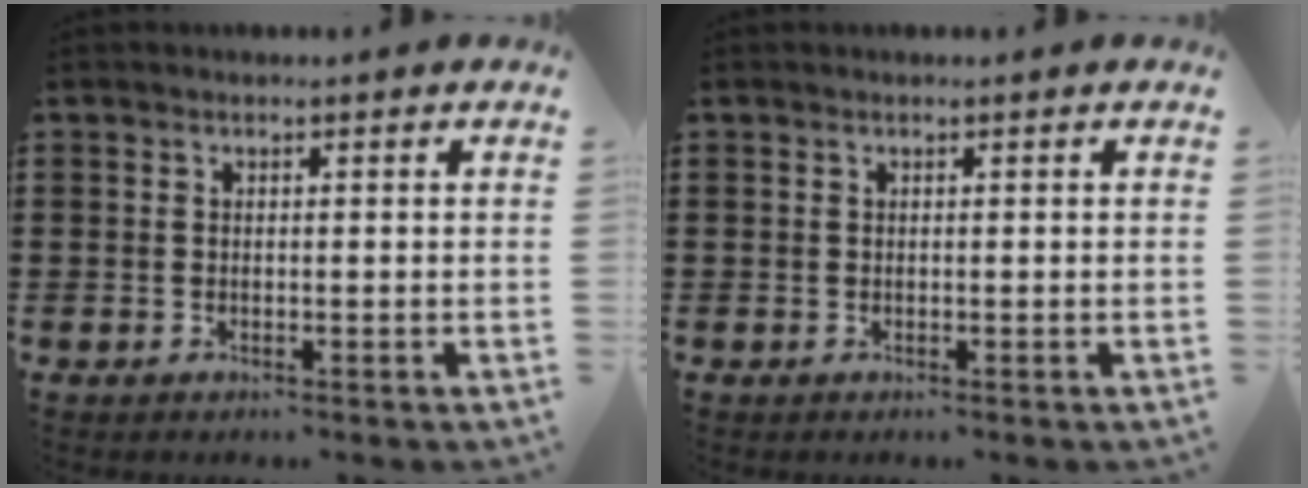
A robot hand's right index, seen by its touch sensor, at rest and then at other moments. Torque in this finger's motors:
{"motor_torque": [0.18, -0.17, 0.02, 0.02]}